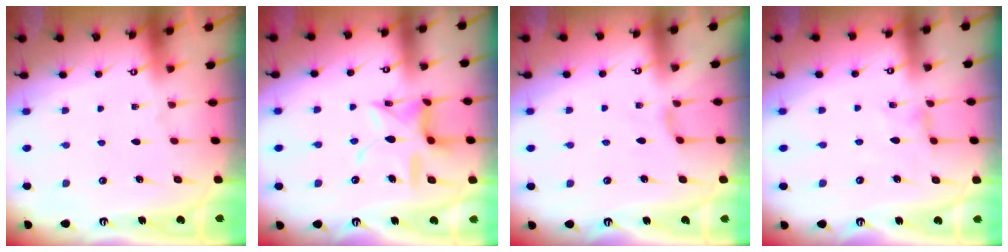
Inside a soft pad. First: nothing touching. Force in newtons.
{"total": 13.5, "press": 13.5, "slide": 1.2}
{"total": 2.1, "press": 2.1, "slide": 0.4}
{"total": 1.5, "press": 1.4, "slide": 0.4}